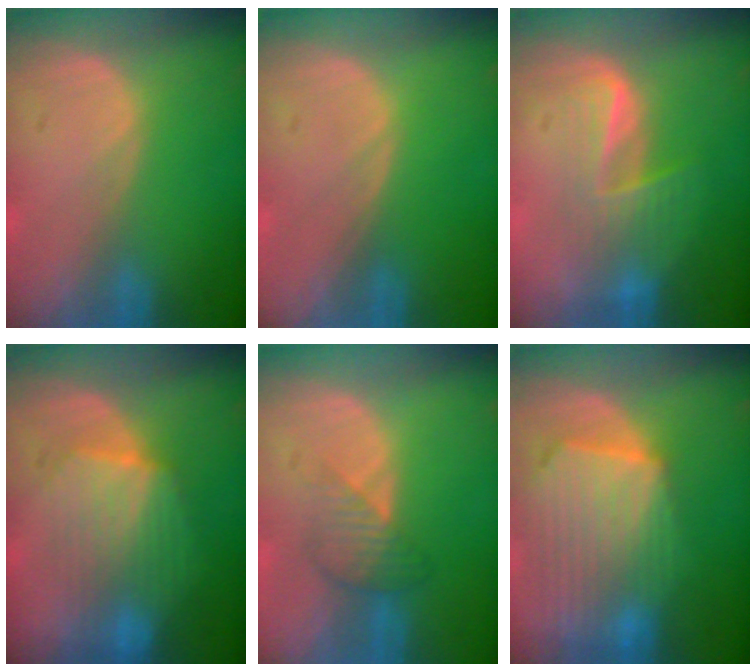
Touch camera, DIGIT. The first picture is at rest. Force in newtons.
{"total": 0.0}
{"total": 5.9, "press": 5.6, "slide": 1.9}
{"total": 7.2, "press": 7.1, "slide": 0.4}
{"total": 3.3, "press": 3.3, "slide": 0.2}
{"total": 10.8, "press": 9.5, "slide": 5.2}